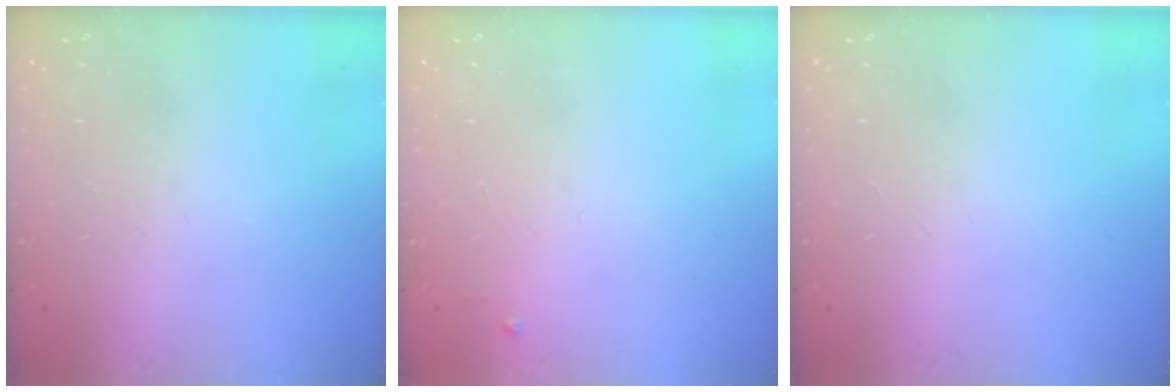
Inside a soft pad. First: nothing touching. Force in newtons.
{"total": 2.4, "press": 2.4, "slide": 0.4}
{"total": 0.0}